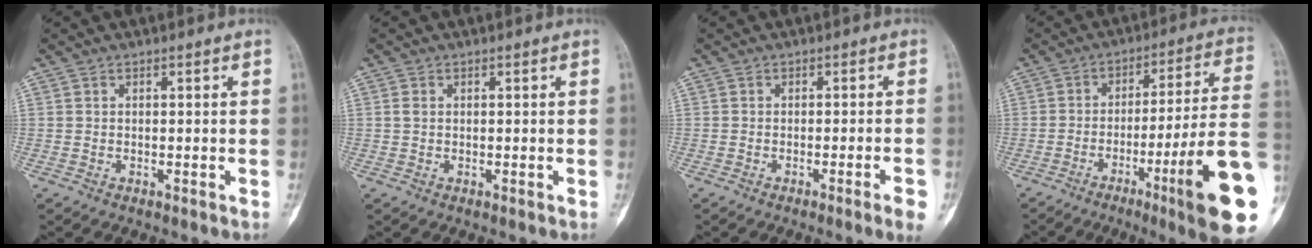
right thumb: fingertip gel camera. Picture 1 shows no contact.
{"total": 1.0, "force": [0.2, 0.7, 0.6], "torque": [-0.013, 0.002, 0.003]}
{"total": 4.1, "force": [-2.1, -0.1, 3.6], "torque": [-0.049, 0.003, -0.029]}
{"total": 20.7, "force": [-7.3, 0.7, 19.3], "torque": [-0.236, 0.017, -0.112]}